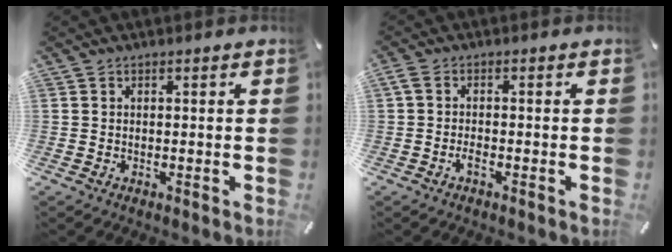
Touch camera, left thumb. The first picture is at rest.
{"total": 2.2, "force": [-1.1, 0.7, 1.7], "torque": [-0.044, -0.001, -0.025]}